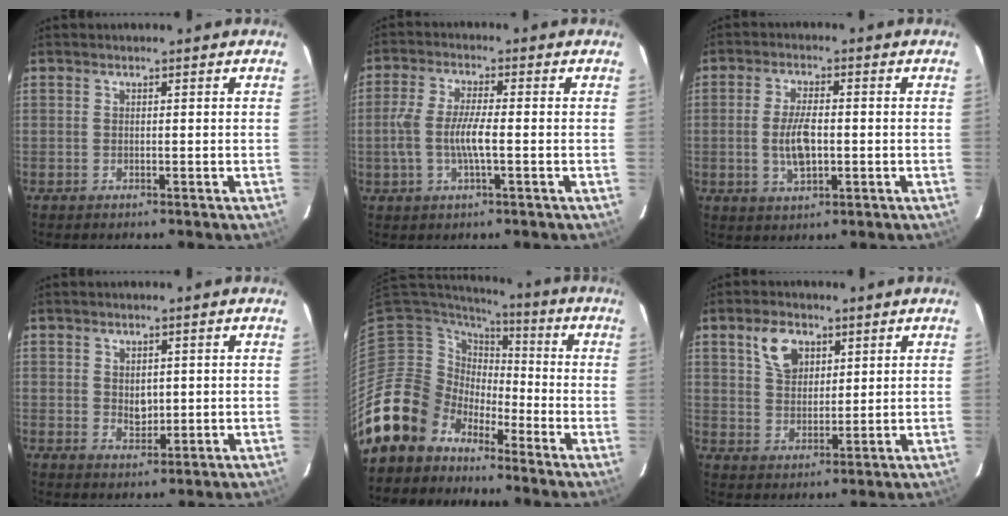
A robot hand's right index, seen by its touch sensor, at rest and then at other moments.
{"total": 6.8, "force": [-1.3, 1.3, 6.6], "torque": [-0.134, 0.002, -0.026]}
{"total": 6.8, "force": [-0.8, 2.8, 6.1], "torque": [-0.120, 0.000, -0.011]}
{"total": 3.0, "force": [0.5, 2.2, 1.9], "torque": [-0.027, 0.001, 0.013]}
{"total": 12.0, "force": [-8.4, 8.5, 1.4], "torque": [-0.049, 0.024, -0.155]}
{"total": 7.0, "force": [3.6, 4.5, 4.1], "torque": [-0.073, 0.012, 0.069]}